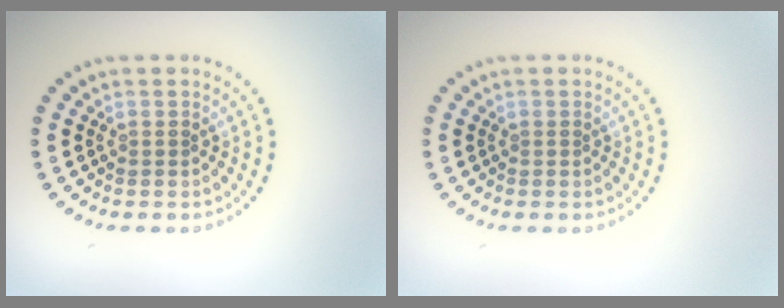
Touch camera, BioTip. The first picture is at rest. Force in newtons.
{"total": 0.0}